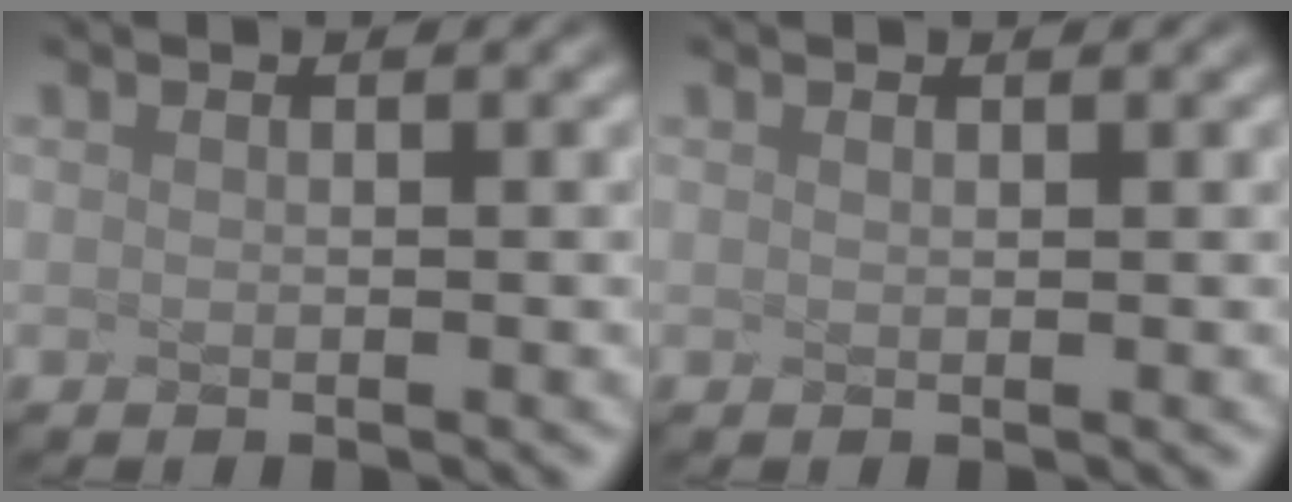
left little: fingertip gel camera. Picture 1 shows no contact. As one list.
[{"total": 0.0}]